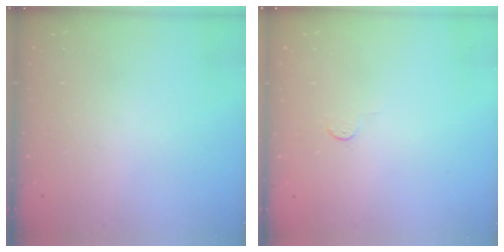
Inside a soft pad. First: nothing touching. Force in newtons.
{"total": 2.8, "press": 2.8, "slide": 0.4}